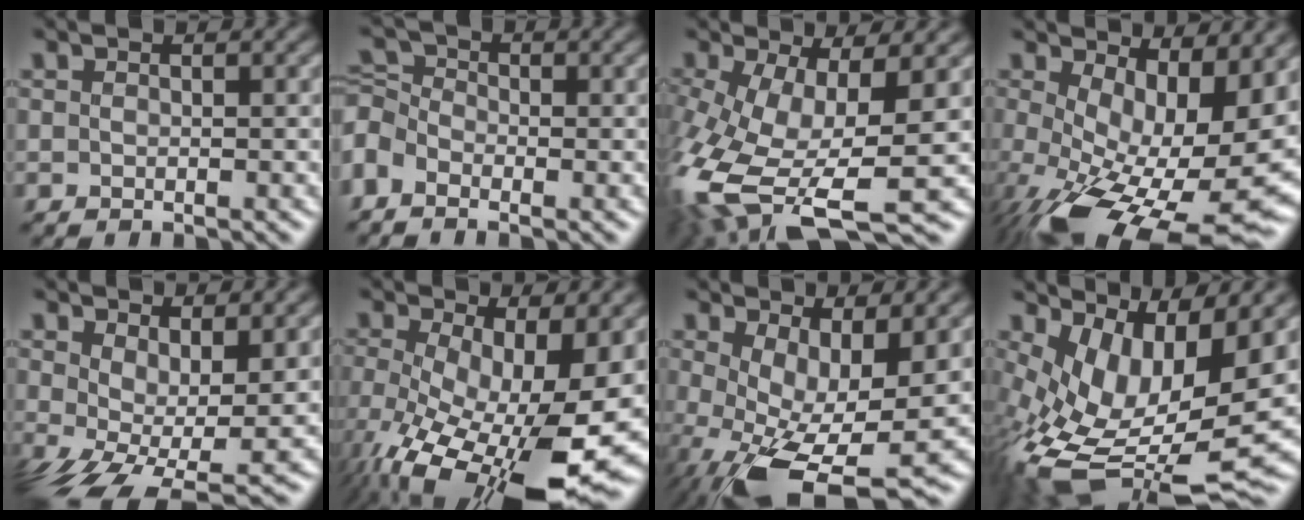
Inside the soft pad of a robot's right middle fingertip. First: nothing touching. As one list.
[{"total": 2.8, "force": [-1.8, 1.7, 1.2], "torque": [-0.035, 0.014, -0.049]}, {"total": 12.0, "force": [-3.9, 4.8, 10.3], "torque": [-0.238, -0.019, -0.057]}, {"total": 15.4, "force": [-3.5, 6.7, 13.4], "torque": [-0.215, -0.033, -0.029]}, {"total": 6.7, "force": [-1.8, 2.6, 5.9], "torque": [-0.120, -0.016, -0.016]}, {"total": 16.4, "force": [-4.4, 7.3, 13.9], "torque": [-0.241, -0.031, -0.045]}, {"total": 10.6, "force": [-3.0, 4.4, 9.2], "torque": [-0.172, -0.029, -0.028]}, {"total": 14.6, "force": [-0.2, 6.9, 12.8], "torque": [-0.264, -0.015, 0.020]}]